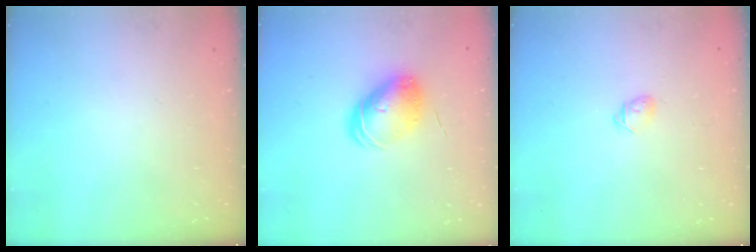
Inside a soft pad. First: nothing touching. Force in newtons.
{"total": 9.0, "press": 9.0, "slide": 0.3}
{"total": 4.0, "press": 3.9, "slide": 1.1}